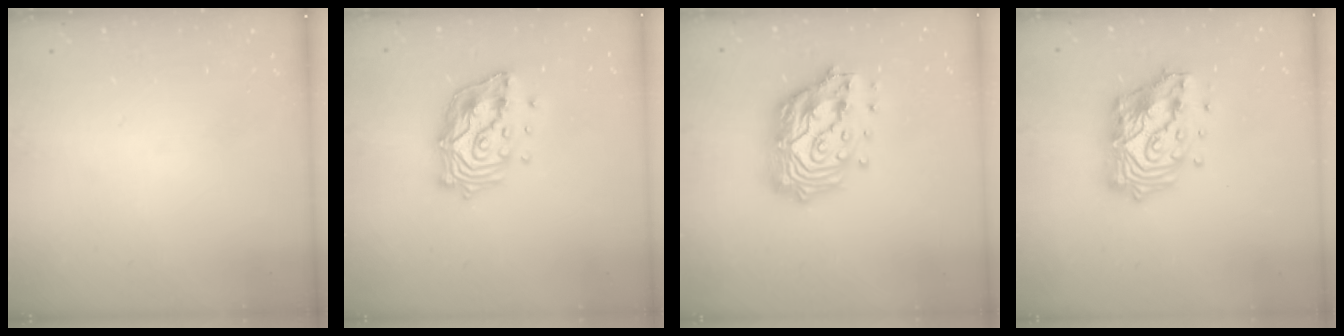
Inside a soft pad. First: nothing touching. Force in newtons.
{"total": 14.9, "press": 14.8, "slide": 1.7}
{"total": 19.3, "press": 19.2, "slide": 2.1}
{"total": 18.1, "press": 18.0, "slide": 1.5}